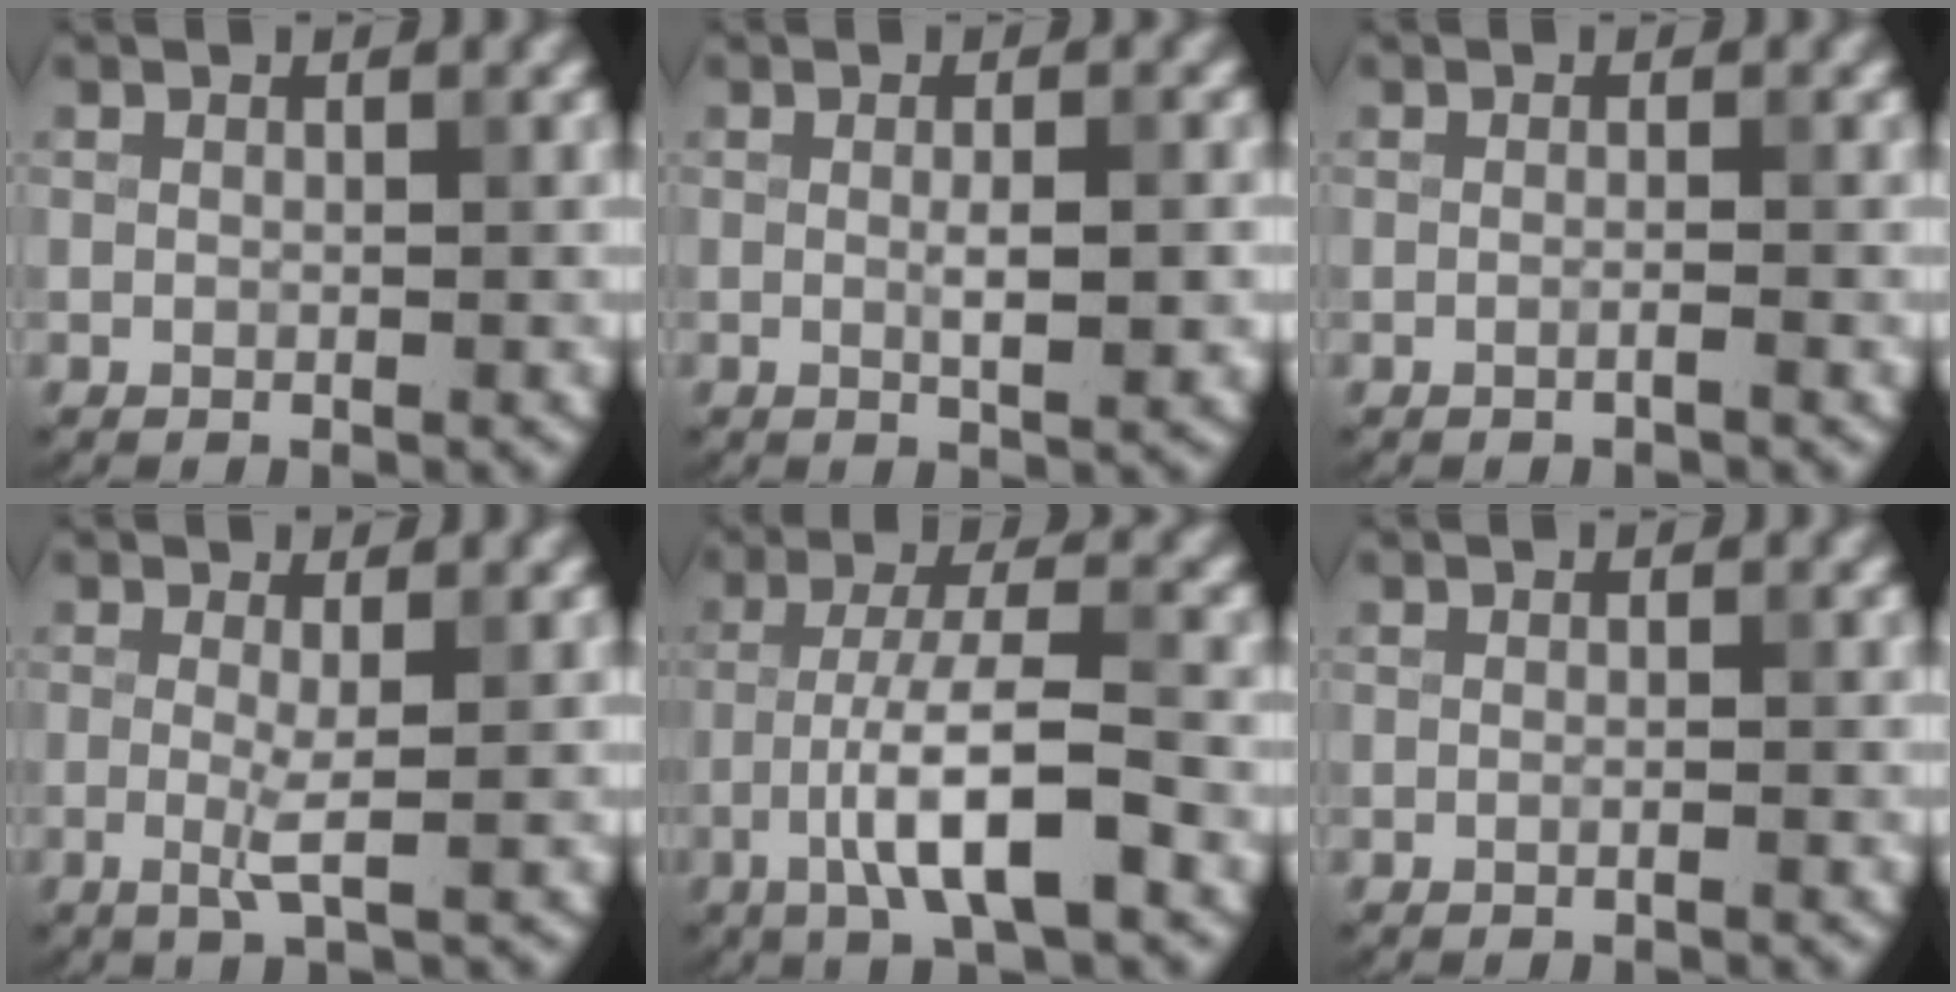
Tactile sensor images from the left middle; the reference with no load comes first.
{"total": 2.8, "force": [-0.1, 0.6, 2.8], "torque": [-0.043, -0.003, 0.000]}
{"total": 1.0, "force": [-0.3, 0.3, 0.9], "torque": [-0.013, -0.008, -0.015]}
{"total": 2.0, "force": [-0.1, 0.1, 1.9], "torque": [-0.045, -0.009, -0.004]}
{"total": 7.0, "force": [-2.8, 1.4, 6.3], "torque": [-0.112, 0.009, -0.055]}
{"total": 0.7, "force": [-0.1, 0.2, 0.6], "torque": [-0.009, -0.009, -0.011]}